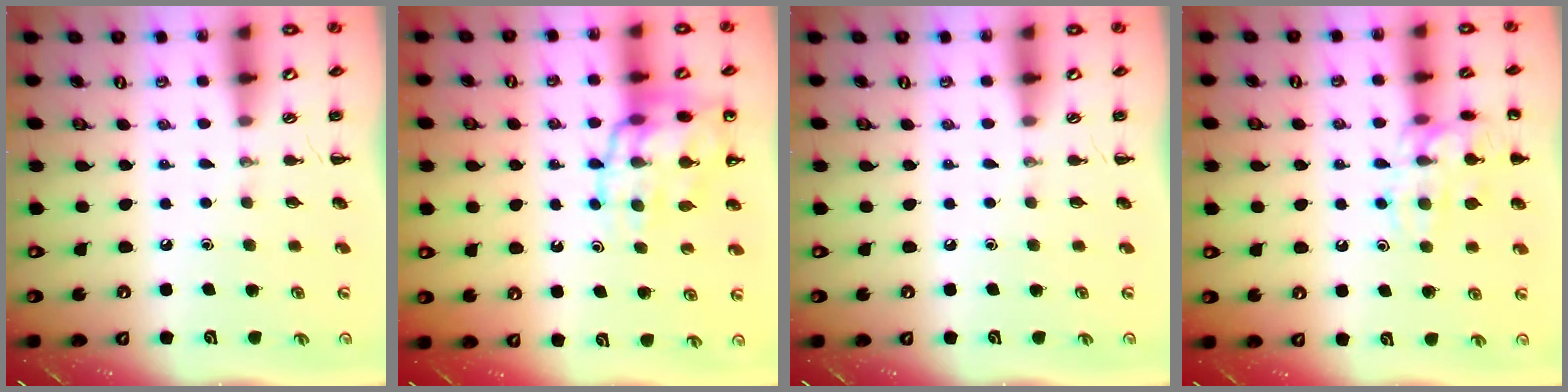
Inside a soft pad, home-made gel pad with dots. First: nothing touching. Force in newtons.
{"total": 18.7, "press": 18.4, "slide": 3.4}
{"total": 0.0}
{"total": 14.7, "press": 14.7, "slide": 1.1}